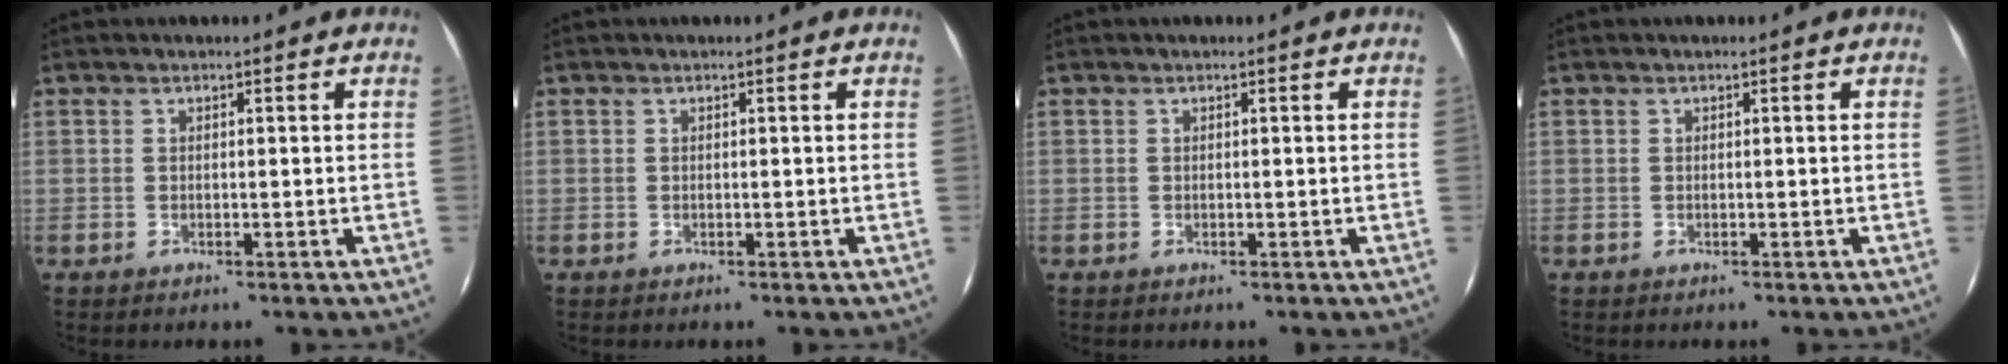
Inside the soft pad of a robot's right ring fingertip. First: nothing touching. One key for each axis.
{"total": 0.0}
{"total": 0.0}
{"total": 0.0}